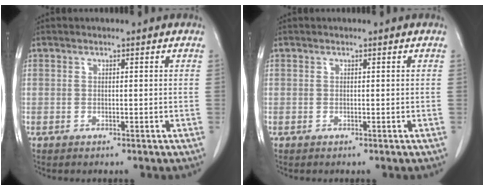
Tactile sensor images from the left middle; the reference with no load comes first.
{"total": 0.0}